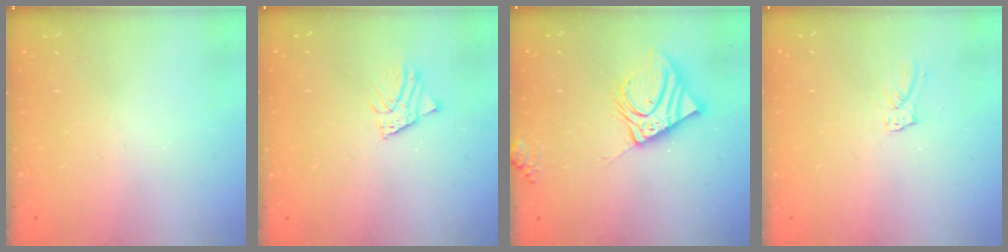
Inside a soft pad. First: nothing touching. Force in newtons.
{"total": 1.4, "press": 1.4, "slide": 0.0}
{"total": 14.6, "press": 14.4, "slide": 2.6}
{"total": 5.5, "press": 5.5, "slide": 0.4}